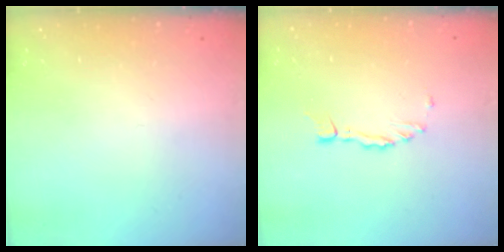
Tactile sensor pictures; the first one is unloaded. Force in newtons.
{"total": 2.3, "press": 2.2, "slide": 0.4}